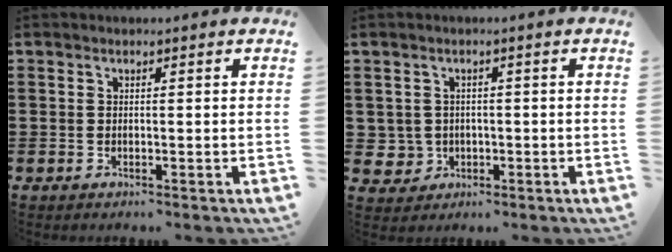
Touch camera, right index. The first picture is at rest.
{"total": 2.6, "force": [-0.1, 2.6, 0.2], "torque": [-0.018, 0.007, -0.005]}